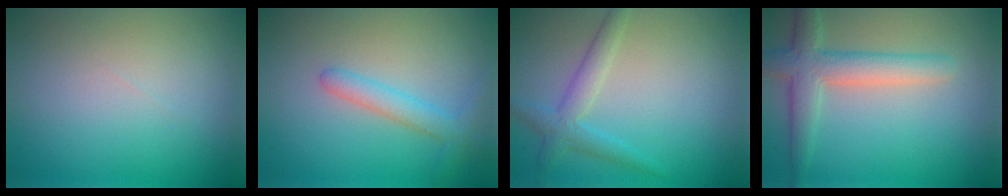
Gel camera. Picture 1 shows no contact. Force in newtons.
{"total": 2.4, "press": 2.4, "slide": 0.1}
{"total": 2.8, "press": 2.8, "slide": 0.2}
{"total": 4.5, "press": 4.4, "slide": 0.4}